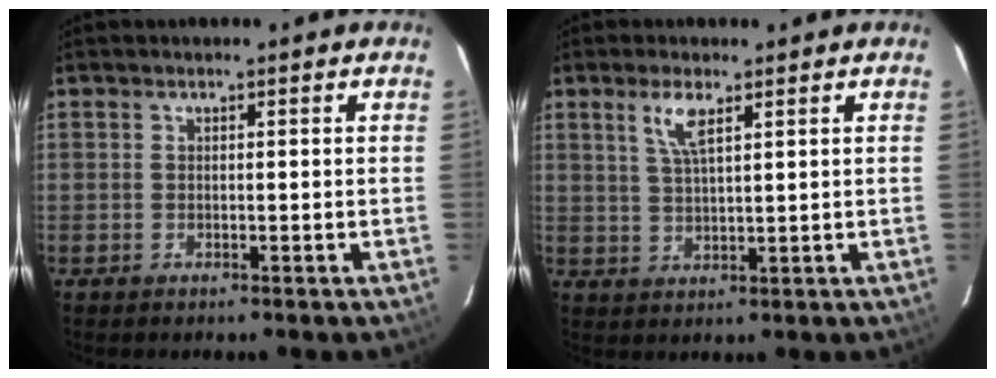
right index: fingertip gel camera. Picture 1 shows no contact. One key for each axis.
{"total": 4.5, "fx": 2.4, "fy": 1.1, "fz": 3.7, "tx": -0.073, "ty": 0.002, "tz": 0.050}